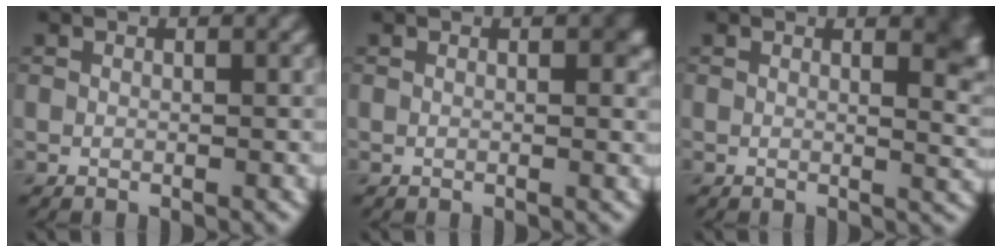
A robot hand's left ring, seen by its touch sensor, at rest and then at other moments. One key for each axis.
{"total": 1.2, "fx": 0.3, "fy": 0.5, "fz": 1.0, "tx": -0.009, "ty": -0.003, "tz": 0.005}
{"total": 3.4, "fx": 1.7, "fy": 1.3, "fz": 2.6, "tx": -0.018, "ty": -0.003, "tz": 0.022}